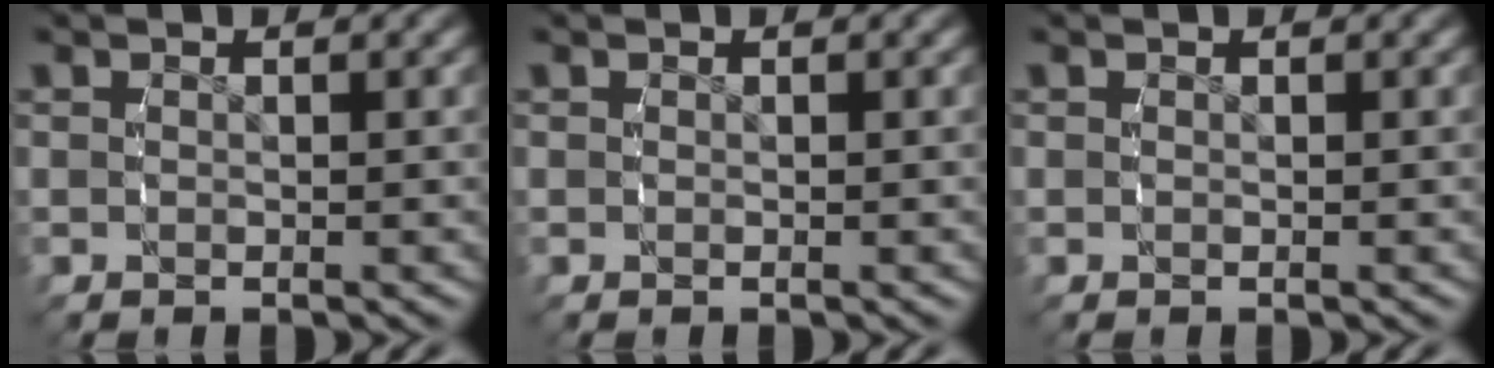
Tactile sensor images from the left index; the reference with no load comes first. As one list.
[{"total": 0.0}, {"total": 0.0}]